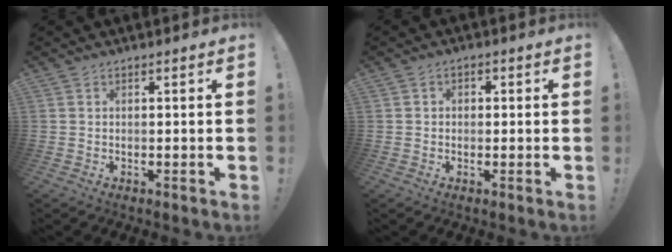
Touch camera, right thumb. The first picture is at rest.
{"total": 1.8, "force": [-0.7, 1.5, 0.8], "torque": [-0.008, 0.009, -0.013]}